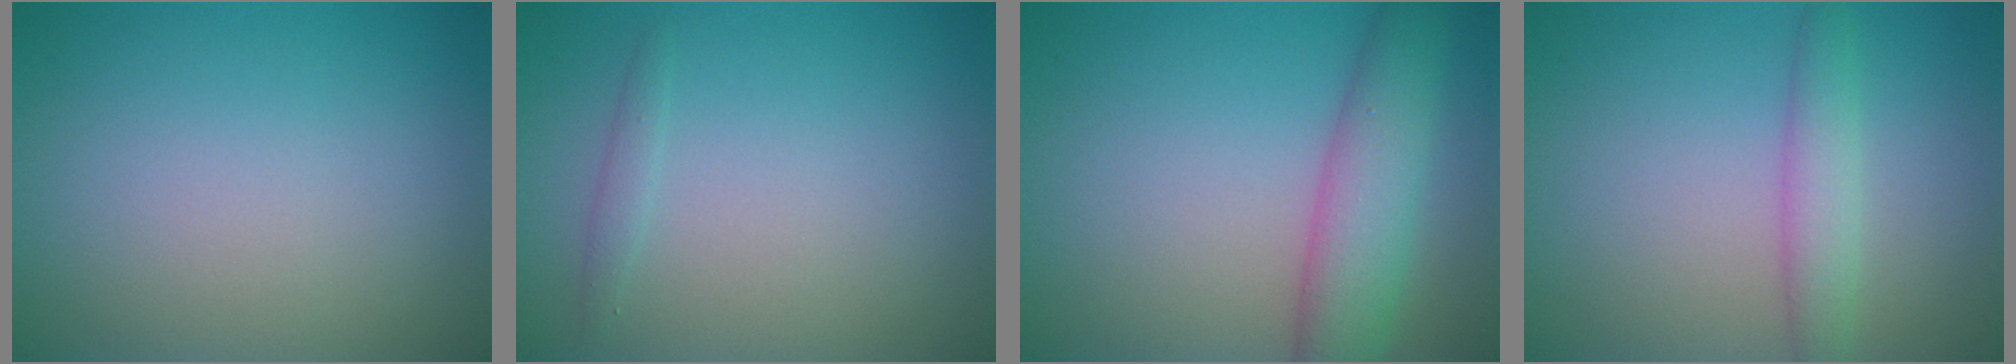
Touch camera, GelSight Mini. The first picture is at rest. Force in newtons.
{"total": 0.8, "press": 0.8, "slide": 0.0}
{"total": 5.4, "press": 5.4, "slide": 0.1}
{"total": 2.5, "press": 2.5, "slide": 0.1}